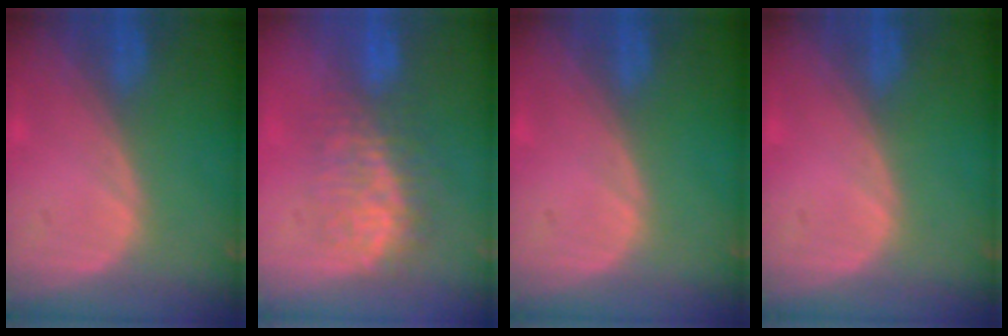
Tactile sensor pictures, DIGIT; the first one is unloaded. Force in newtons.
{"total": 7.6, "press": 7.3, "slide": 2.1}
{"total": 0.0}
{"total": 0.0}